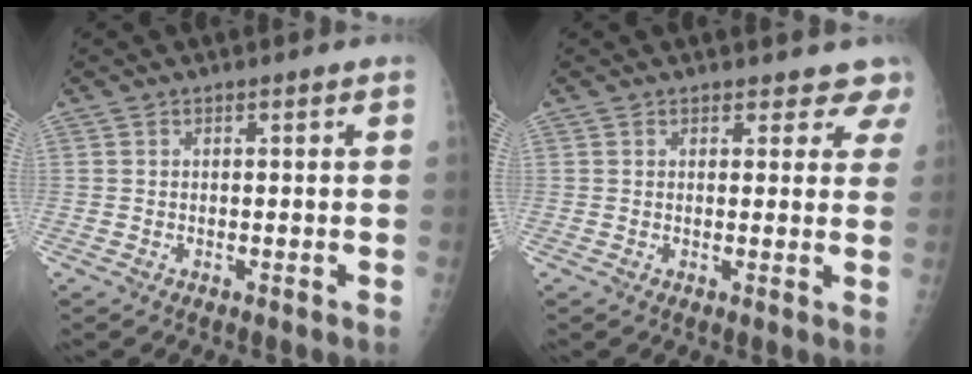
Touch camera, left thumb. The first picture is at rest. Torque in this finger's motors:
{"motor_torque": [-0.25, -0.21, -0.19, -0.08, 0.03]}